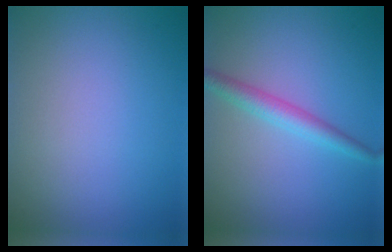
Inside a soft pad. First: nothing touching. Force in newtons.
{"total": 2.5, "press": 2.5, "slide": 0.1}